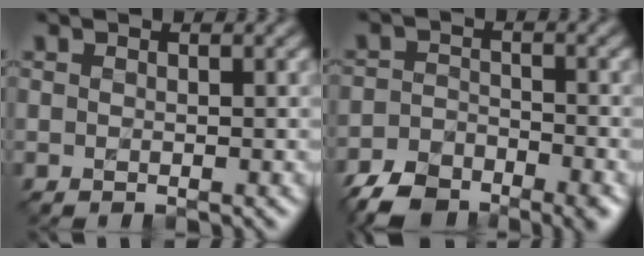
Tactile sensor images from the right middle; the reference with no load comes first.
{"total": 6.9, "force": [-5.6, 2.8, 2.9], "torque": [-0.044, -0.023, -0.095]}